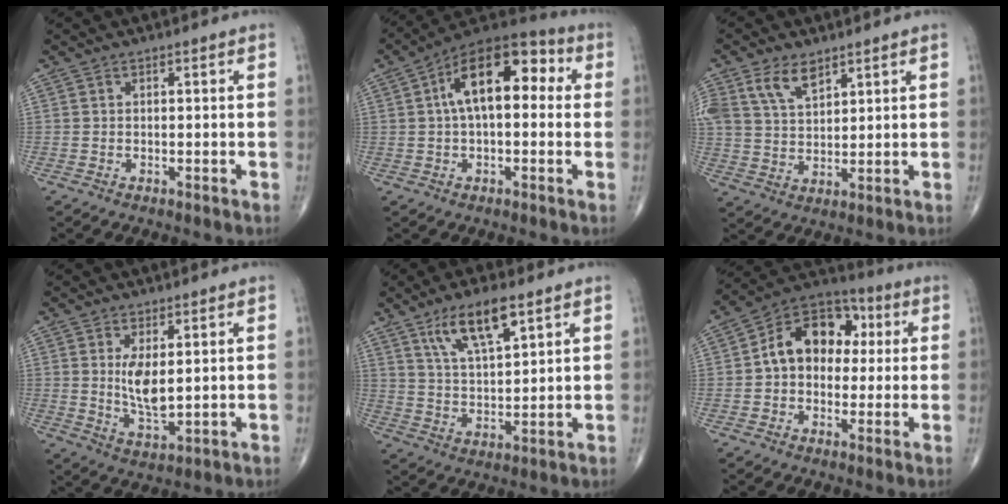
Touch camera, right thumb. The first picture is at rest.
{"total": 15.6, "force": [2.7, 8.1, 13.1], "torque": [-0.191, 0.043, 0.031]}
{"total": 8.5, "force": [4.9, 4.7, 5.0], "torque": [-0.089, -0.013, 0.104]}
{"total": 6.8, "force": [1.3, 2.8, 6.0], "torque": [-0.104, -0.023, 0.035]}
{"total": 10.9, "force": [6.3, 3.6, 8.1], "torque": [-0.138, -0.027, 0.123]}
{"total": 14.0, "force": [1.7, 10.2, 9.4], "torque": [-0.112, 0.031, 0.014]}